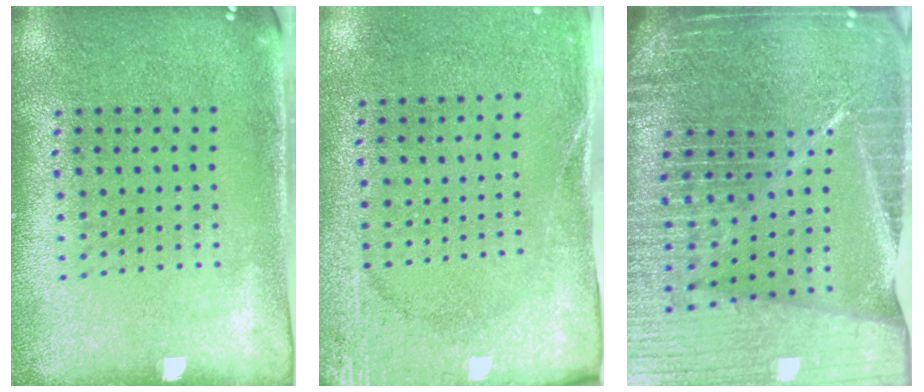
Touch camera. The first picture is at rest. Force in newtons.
{"total": 2.6, "press": 2.0, "slide": 1.6}
{"total": 7.1, "press": 6.0, "slide": 3.7}